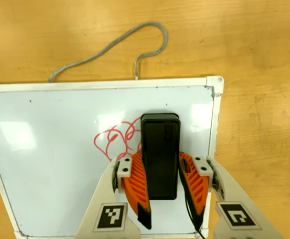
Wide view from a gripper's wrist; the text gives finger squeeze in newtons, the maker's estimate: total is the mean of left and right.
{"total": 12.6, "left": 12.6, "right": 12.7}